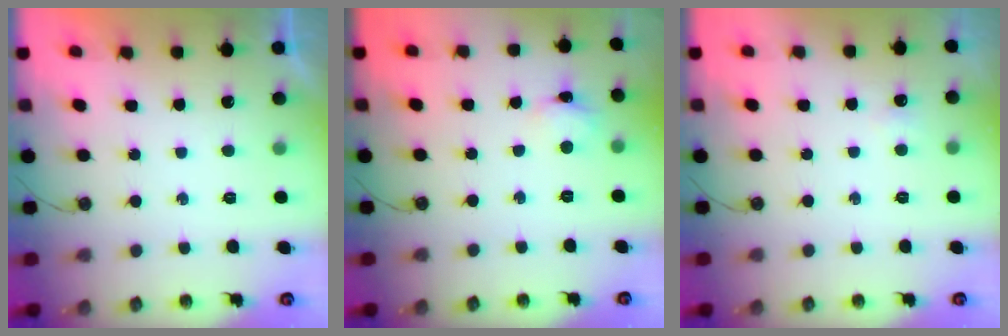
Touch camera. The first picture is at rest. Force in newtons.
{"total": 2.9, "press": 2.9, "slide": 0.2}
{"total": 2.7, "press": 2.7, "slide": 0.6}